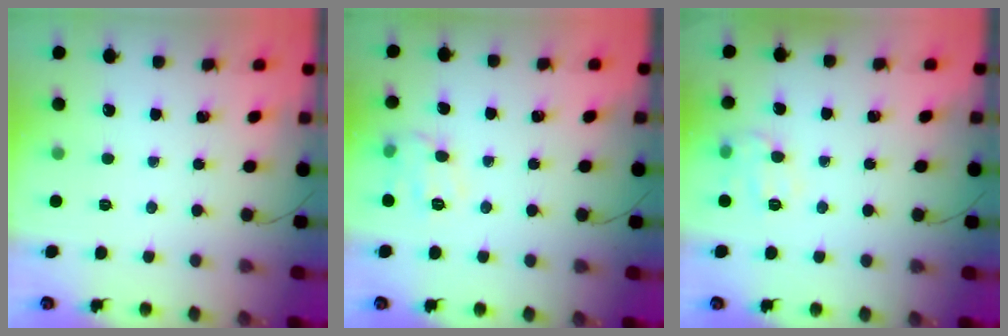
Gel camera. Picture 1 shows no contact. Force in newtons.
{"total": 9.3, "press": 9.3, "slide": 1.3}
{"total": 9.5, "press": 9.5, "slide": 0.3}